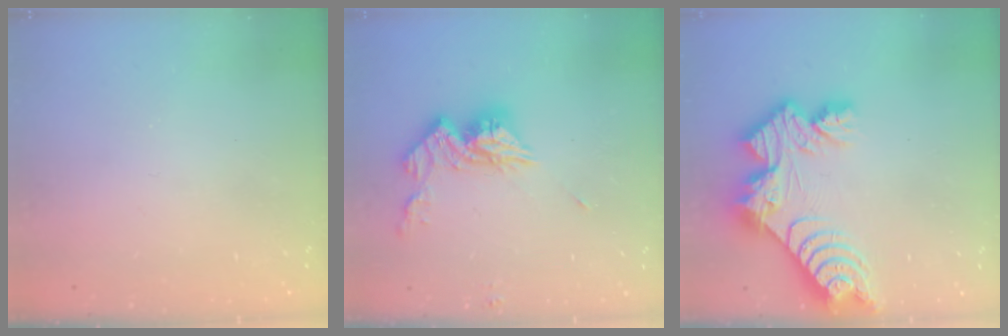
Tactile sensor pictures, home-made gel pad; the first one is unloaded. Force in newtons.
{"total": 12.3, "press": 12.2, "slide": 1.0}
{"total": 14.5, "press": 14.4, "slide": 1.2}